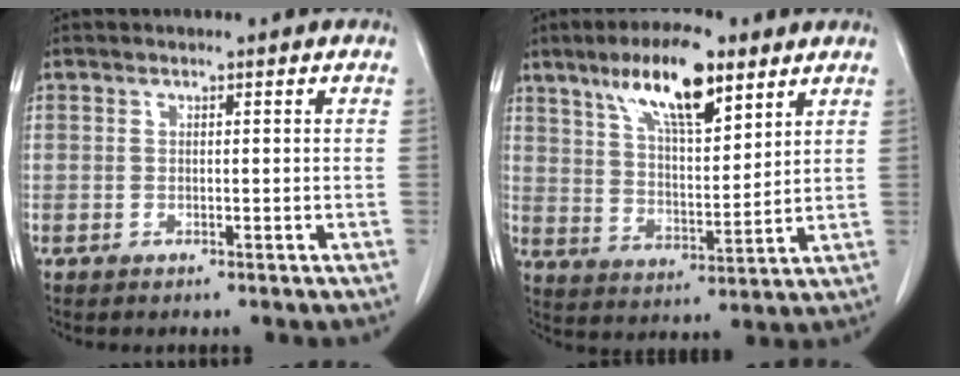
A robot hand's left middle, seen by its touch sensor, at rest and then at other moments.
{"total": 12.8, "force": [8.0, 3.3, 9.4], "torque": [-0.167, 0.007, 0.143]}